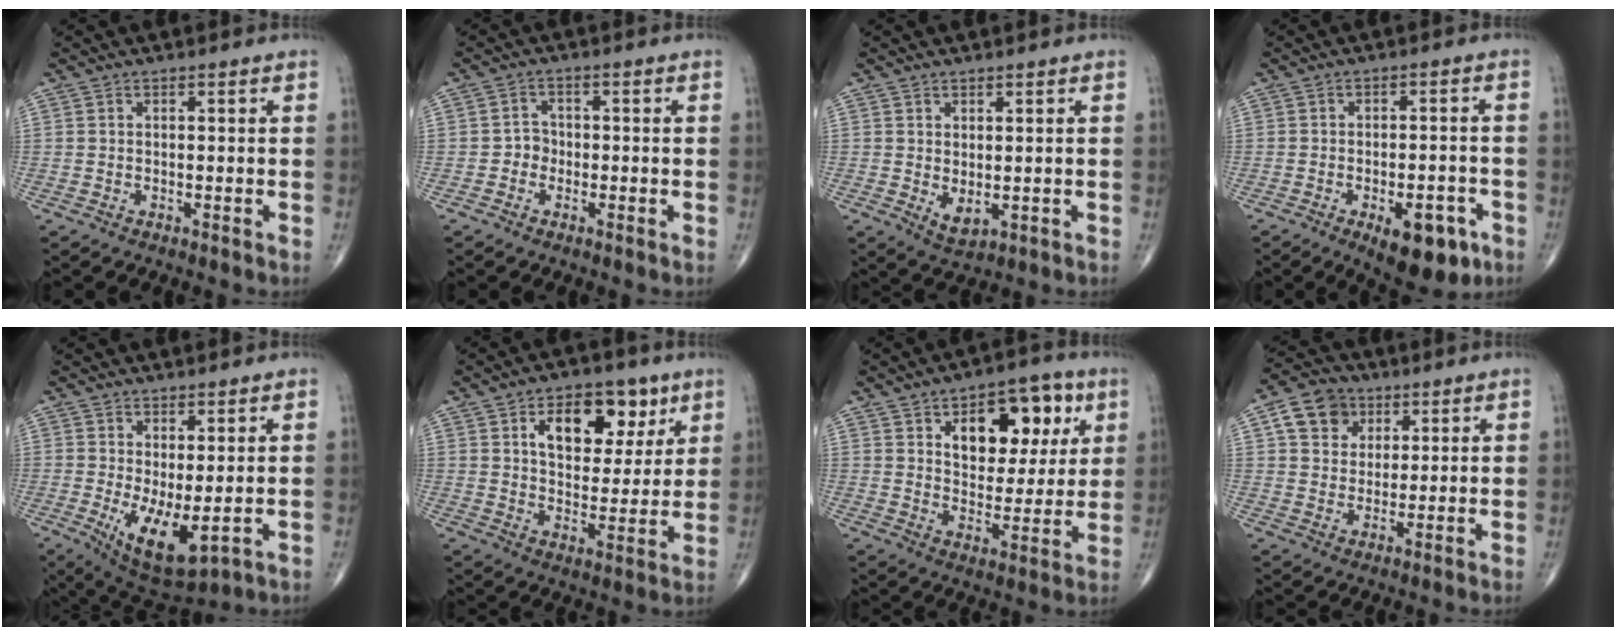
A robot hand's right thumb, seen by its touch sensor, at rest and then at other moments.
{"total": 2.4, "force": [-0.9, 2.0, 0.8], "torque": [0.003, 0.009, -0.025]}
{"total": 2.5, "force": [0.0, 1.4, 2.2], "torque": [-0.033, -0.007, 0.009]}
{"total": 10.6, "force": [-5.1, 4.7, 7.9], "torque": [-0.088, 0.017, -0.062]}
{"total": 9.2, "force": [-1.2, 3.7, 8.4], "torque": [-0.141, -0.022, 0.000]}
{"total": 13.8, "force": [6.1, 8.3, 9.1], "torque": [-0.094, -0.021, 0.099]}
{"total": 15.3, "force": [6.1, 8.8, 10.8], "torque": [-0.101, -0.019, 0.094]}
{"total": 8.7, "force": [3.5, 7.0, 3.7], "torque": [-0.041, -0.007, 0.058]}